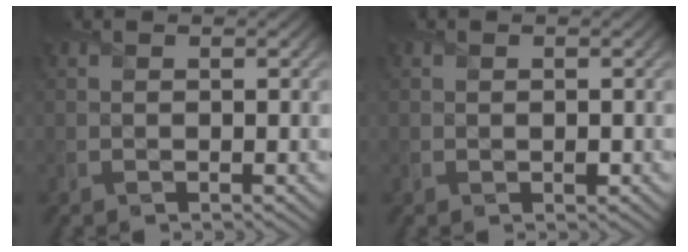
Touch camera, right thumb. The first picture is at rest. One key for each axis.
{"total": 0.6, "fx": -0.1, "fy": 0.5, "fz": 0.3, "tx": -0.001, "ty": -0.005, "tz": -0.001}